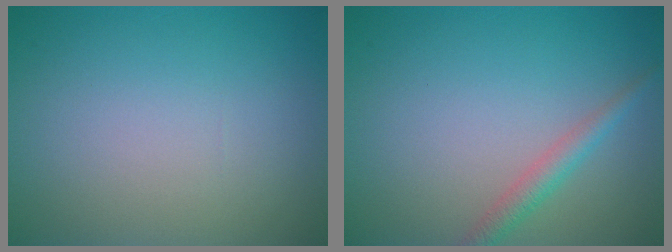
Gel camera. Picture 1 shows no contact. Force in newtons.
{"total": 2.0, "press": 2.0, "slide": 0.0}